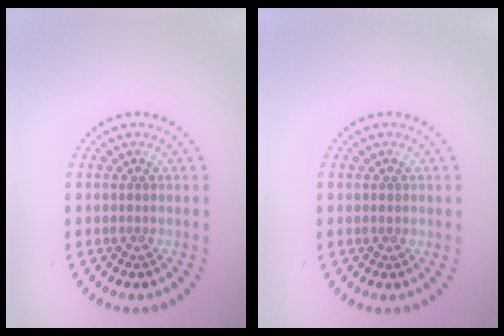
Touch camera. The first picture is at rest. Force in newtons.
{"total": 0.5, "press": 0.5, "slide": 0.2}